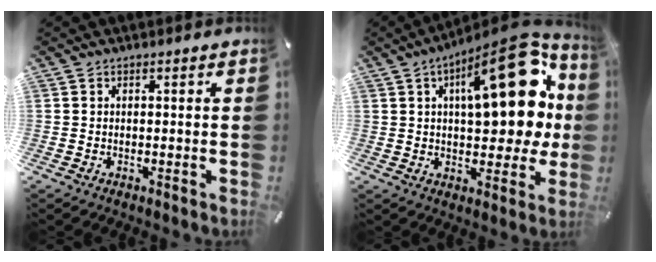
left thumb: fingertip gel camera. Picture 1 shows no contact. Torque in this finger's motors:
{"motor_torque": [2.49, 2.52, 1.89, -0.88, 0.43]}